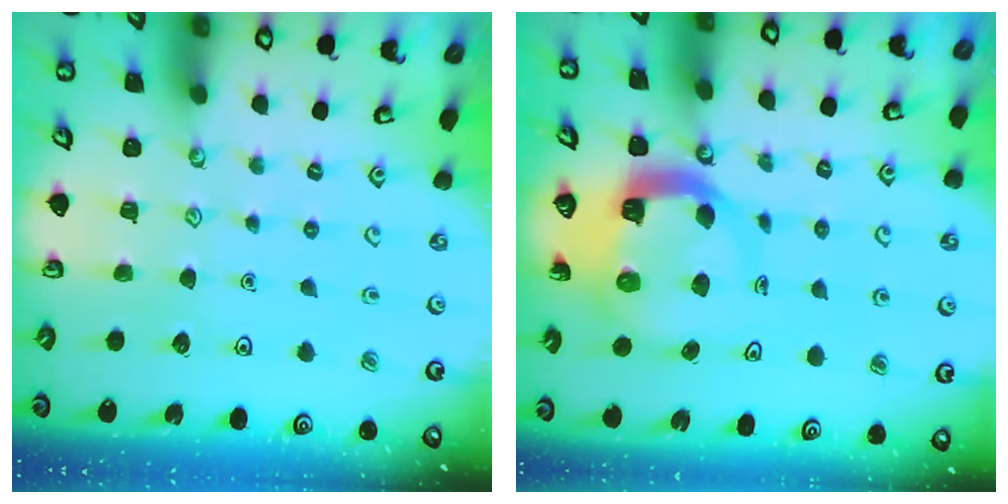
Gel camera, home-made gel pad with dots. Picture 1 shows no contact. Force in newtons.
{"total": 9.0, "press": 8.9, "slide": 1.1}